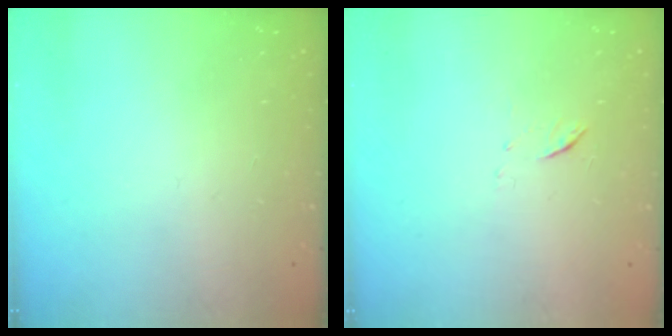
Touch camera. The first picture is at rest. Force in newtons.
{"total": 5.2, "press": 5.1, "slide": 0.7}